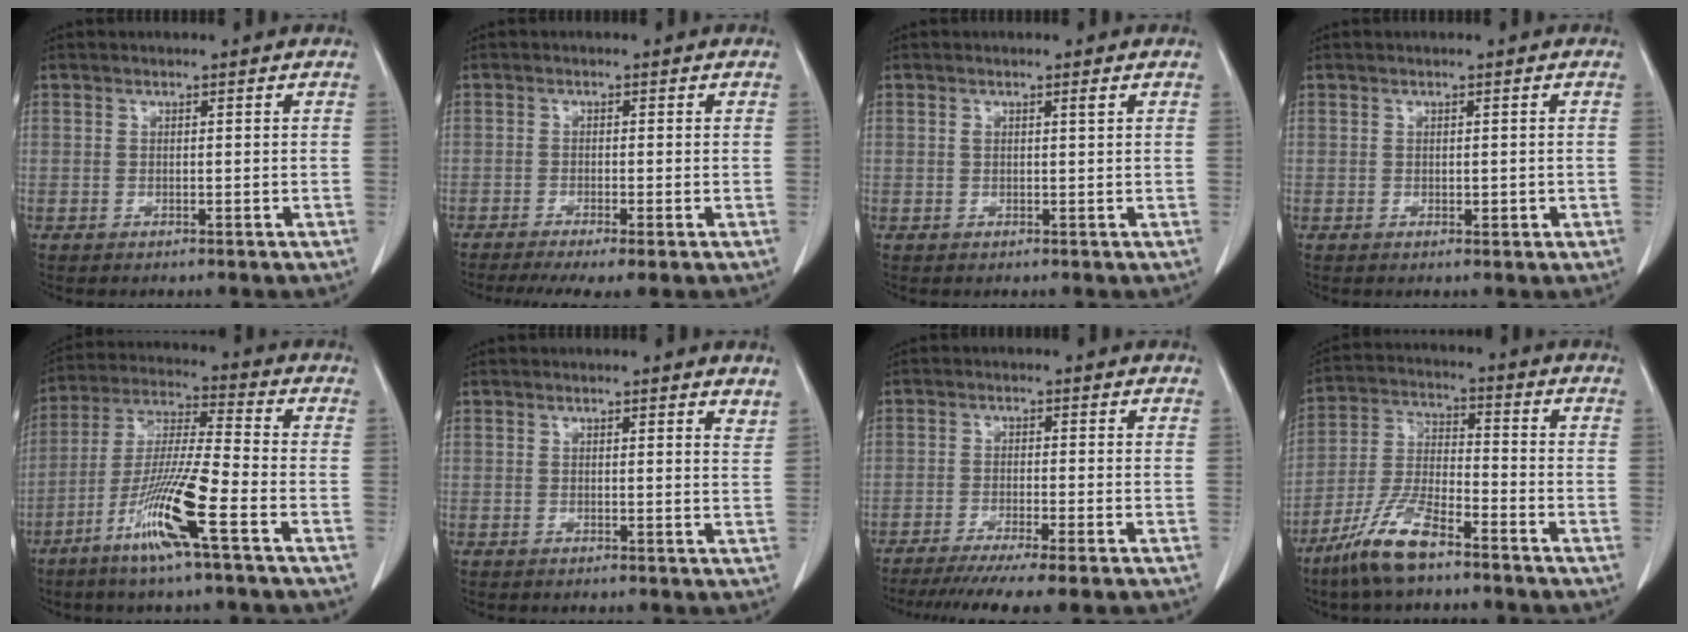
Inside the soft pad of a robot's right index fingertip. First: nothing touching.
{"total": 6.8, "force": [-4.9, 0.6, 4.7], "torque": [-0.074, -0.014, -0.079]}
{"total": 1.0, "force": [0.4, 0.0, 0.9], "torque": [-0.020, 0.005, 0.009]}
{"total": 1.2, "force": [-0.2, 0.7, 1.0], "torque": [-0.012, -0.001, 0.001]}
{"total": 13.0, "force": [-6.2, -0.3, 11.4], "torque": [-0.228, -0.015, -0.121]}
{"total": 2.7, "force": [2.4, 0.3, 1.1], "torque": [-0.013, -0.012, 0.017]}
{"total": 10.0, "force": [-8.0, -0.5, 6.1], "torque": [-0.079, -0.023, -0.122]}
{"total": 9.9, "force": [-7.1, 2.0, 6.6], "torque": [-0.144, -0.015, -0.142]}